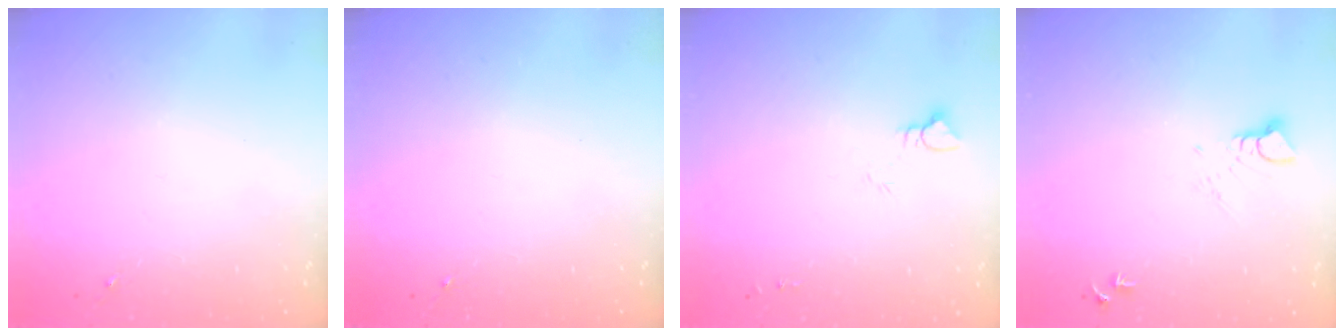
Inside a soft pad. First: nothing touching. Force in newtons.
{"total": 0.0}
{"total": 6.0, "press": 6.0, "slide": 0.4}
{"total": 4.7, "press": 4.7, "slide": 0.3}